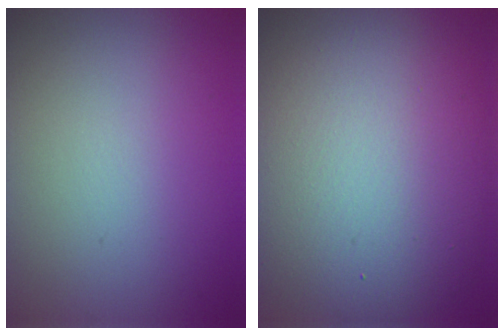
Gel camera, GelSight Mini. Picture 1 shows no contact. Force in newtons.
{"total": 14.1, "press": 14.1, "slide": 0.9}